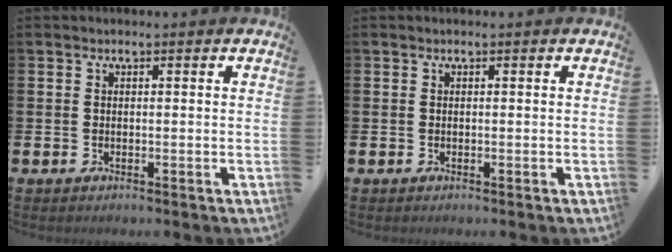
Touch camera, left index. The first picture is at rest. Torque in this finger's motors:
{"motor_torque": [-0.05, 0.05, 0.00, -0.01]}